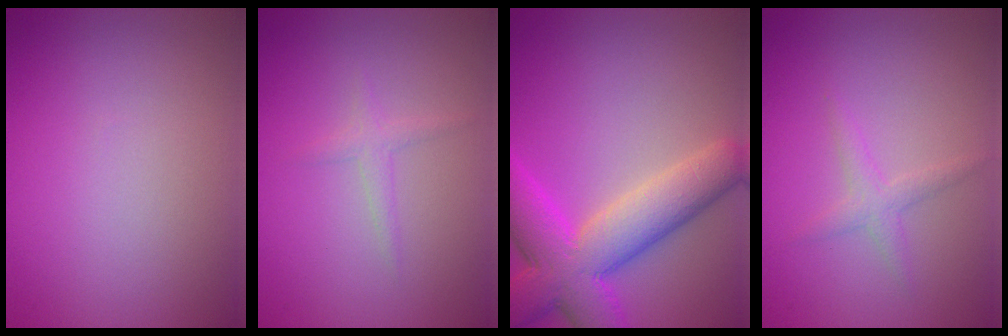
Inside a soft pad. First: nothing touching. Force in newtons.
{"total": 1.2, "press": 1.2, "slide": 0.1}
{"total": 9.0, "press": 9.0, "slide": 0.7}
{"total": 1.5, "press": 1.5, "slide": 0.1}